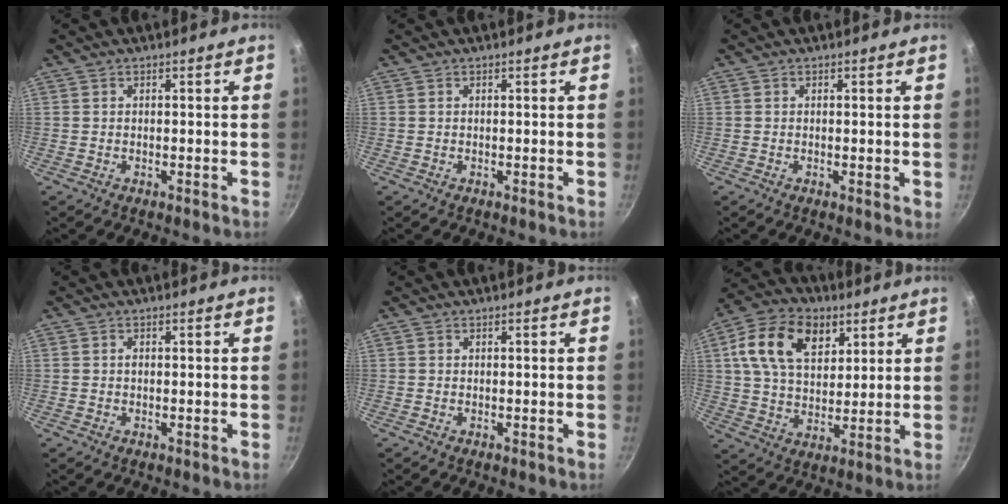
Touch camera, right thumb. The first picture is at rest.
{"total": 0.0}
{"total": 1.0, "force": [0.0, 0.3, 1.0], "torque": [-0.014, -0.002, -0.001]}
{"total": 0.5, "force": [0.0, 0.4, 0.4], "torque": [-0.005, 0.004, -0.001]}
{"total": 0.0}
{"total": 15.8, "force": [6.1, 10.3, 10.2], "torque": [-0.160, -0.007, 0.097]}